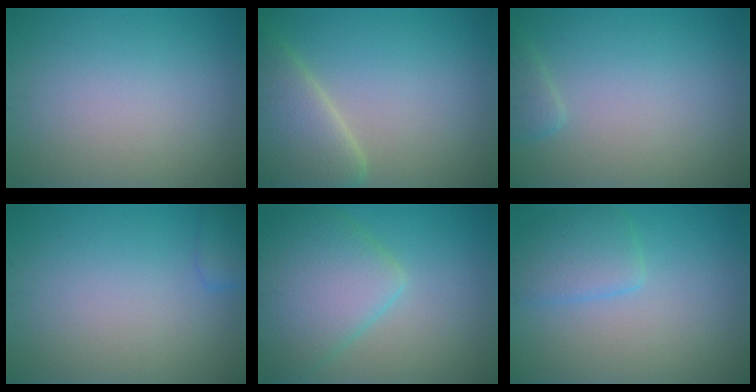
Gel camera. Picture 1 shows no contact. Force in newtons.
{"total": 6.3, "press": 6.3, "slide": 0.5}
{"total": 1.3, "press": 1.3, "slide": 0.1}
{"total": 1.5, "press": 1.5, "slide": 0.1}
{"total": 6.6, "press": 6.6, "slide": 0.4}
{"total": 2.8, "press": 2.8, "slide": 0.3}